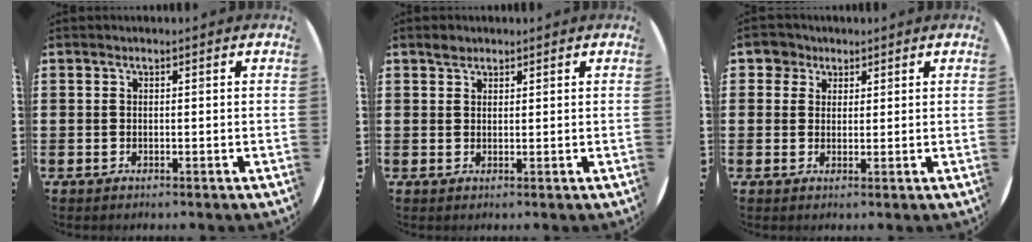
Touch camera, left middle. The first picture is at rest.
{"total": 1.3, "force": [1.1, 0.6, 0.1], "torque": [0.003, -0.001, 0.021]}
{"total": 3.0, "force": [2.1, 2.2, 0.2], "torque": [-0.006, 0.010, 0.037]}